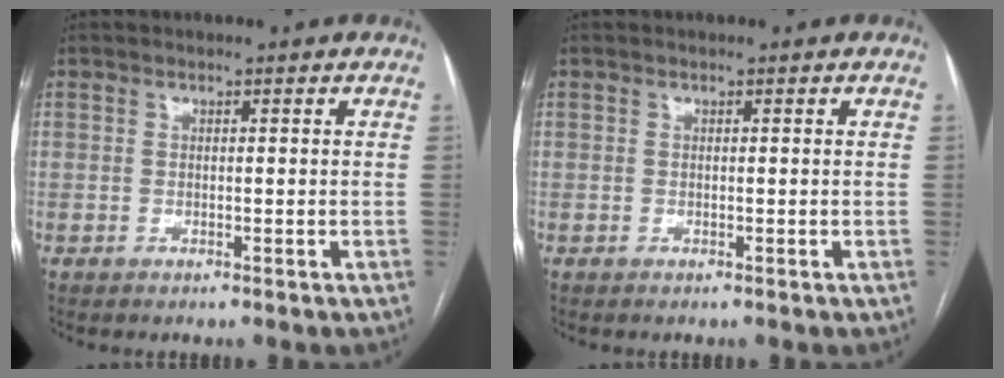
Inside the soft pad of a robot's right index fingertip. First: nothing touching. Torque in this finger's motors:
{"motor_torque": [0.00, 0.00, 0.00, 0.00]}